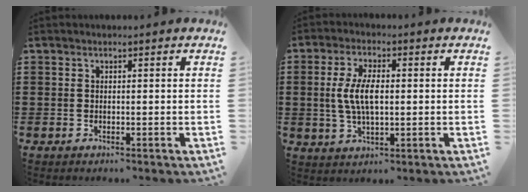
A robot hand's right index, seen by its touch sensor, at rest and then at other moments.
{"total": 6.5, "force": [0.2, 2.6, 5.9], "torque": [-0.135, 0.002, -0.005]}